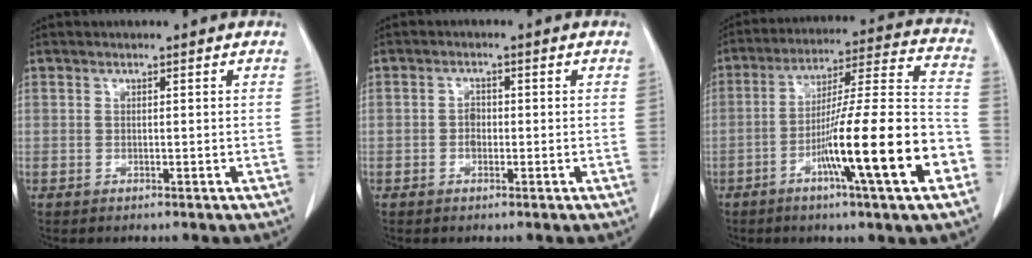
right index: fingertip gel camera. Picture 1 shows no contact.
{"total": 1.6, "force": [-0.3, 1.1, 1.0], "torque": [-0.016, 0.005, -0.006]}
{"total": 19.1, "force": [-7.1, 0.2, 17.7], "torque": [-0.270, -0.003, -0.114]}